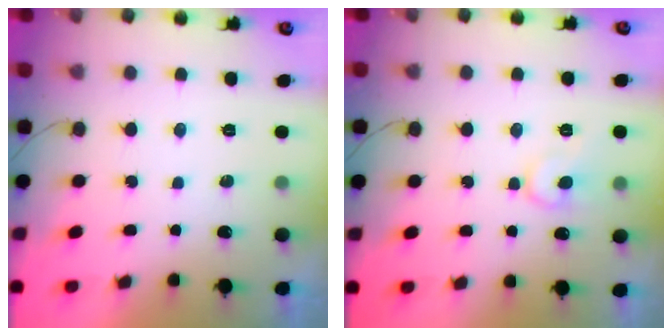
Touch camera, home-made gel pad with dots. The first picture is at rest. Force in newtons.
{"total": 8.6, "press": 8.6, "slide": 0.8}